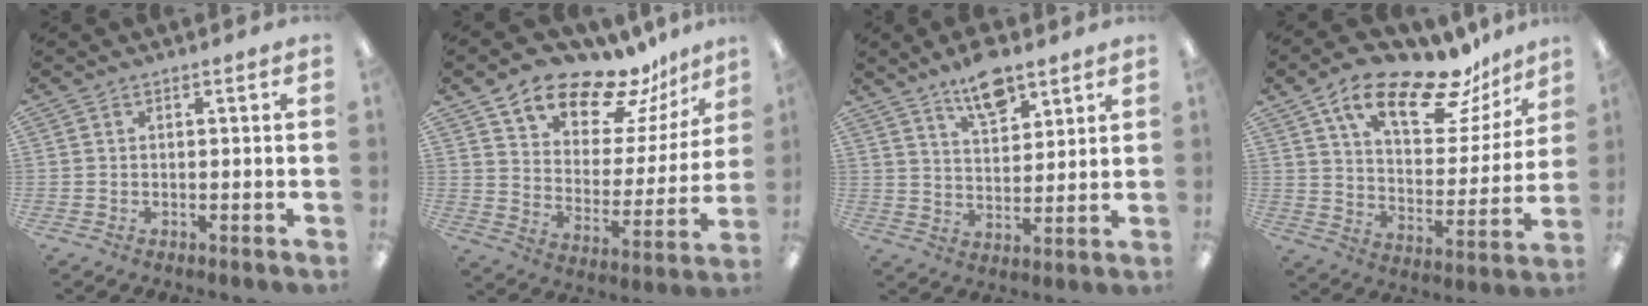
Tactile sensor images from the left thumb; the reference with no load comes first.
{"total": 14.5, "force": [13.0, 5.7, 3.3], "torque": [-0.069, -0.118, 0.234]}
{"total": 10.1, "force": [7.4, 4.4, 5.3], "torque": [-0.083, -0.039, 0.129]}
{"total": 19.9, "force": [13.8, 7.6, 12.0], "torque": [-0.190, -0.087, 0.230]}